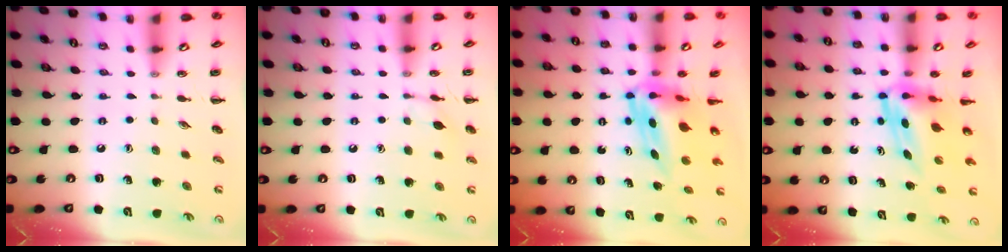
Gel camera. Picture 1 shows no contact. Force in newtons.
{"total": 6.9, "press": 6.9, "slide": 0.5}
{"total": 7.2, "press": 7.0, "slide": 1.9}
{"total": 5.0, "press": 4.9, "slide": 0.9}